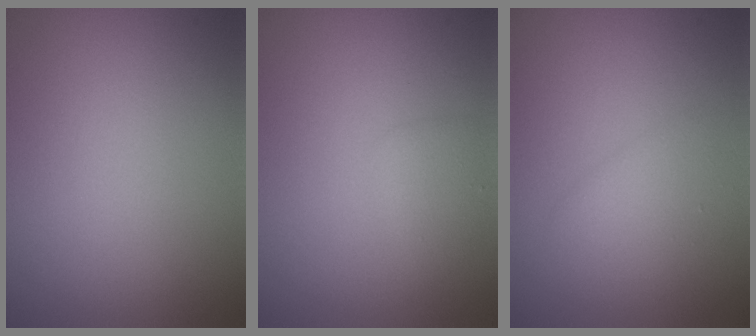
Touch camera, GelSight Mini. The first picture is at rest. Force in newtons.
{"total": 1.3, "press": 1.3, "slide": 0.0}
{"total": 1.7, "press": 1.7, "slide": 0.2}